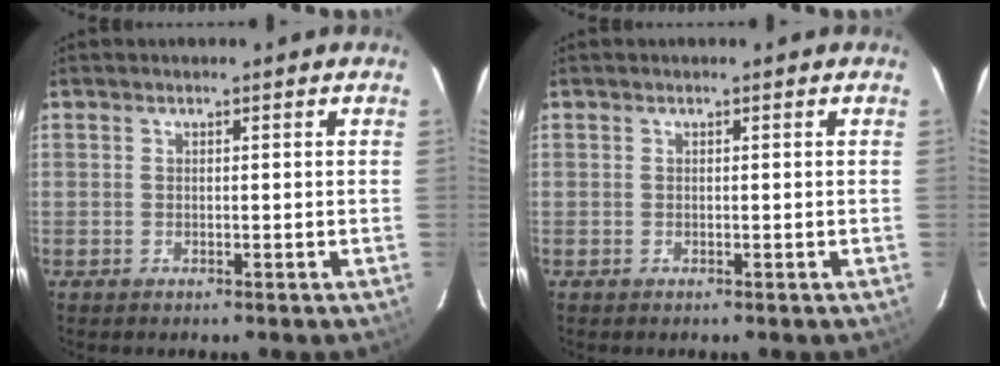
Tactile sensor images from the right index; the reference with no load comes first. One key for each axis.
{"total": 0.0}